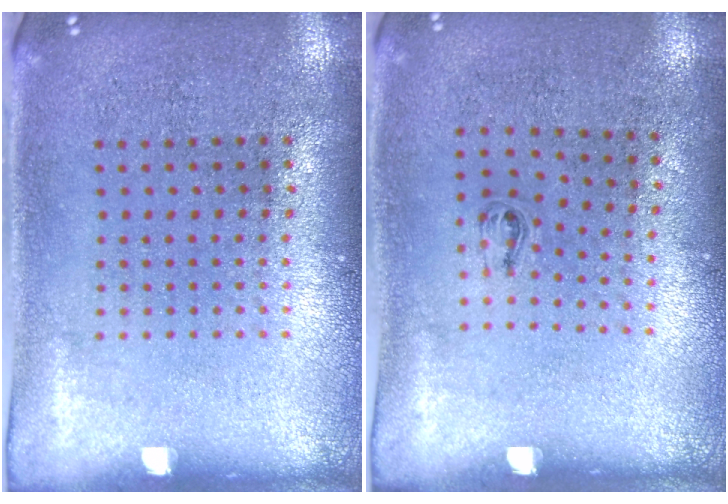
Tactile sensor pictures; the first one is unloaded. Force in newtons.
{"total": 0.5, "press": 0.3, "slide": 0.5}